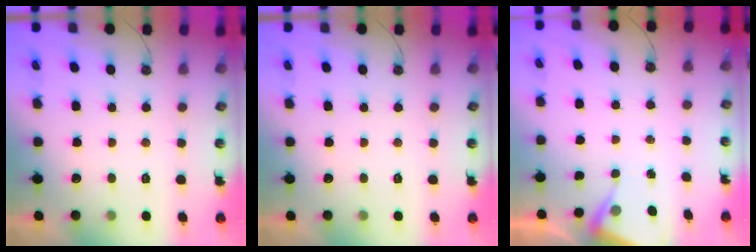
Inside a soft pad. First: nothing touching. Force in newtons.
{"total": 0.0}
{"total": 4.3, "press": 4.3, "slide": 0.6}